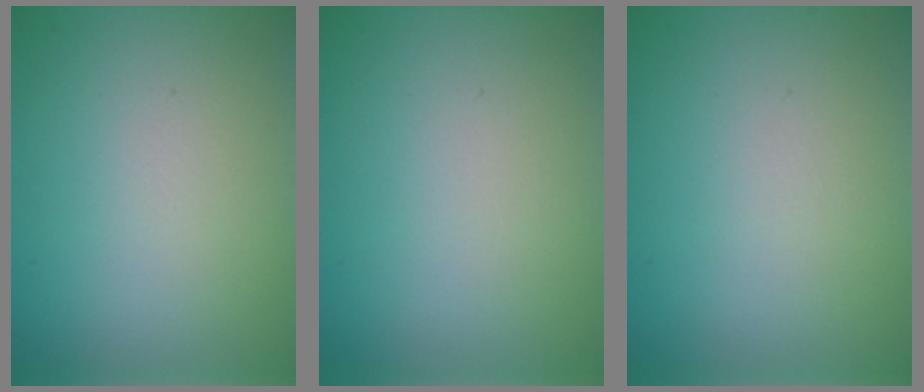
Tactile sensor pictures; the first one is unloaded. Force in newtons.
{"total": 0.0}
{"total": 0.0}